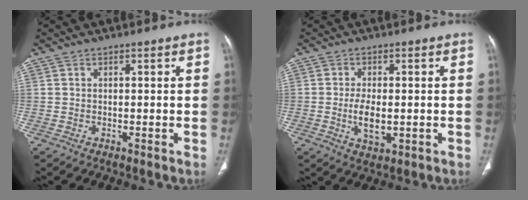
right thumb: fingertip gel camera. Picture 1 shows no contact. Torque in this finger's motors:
{"motor_torque": [3.24, 1.77, 1.08, -0.97, 0.32]}